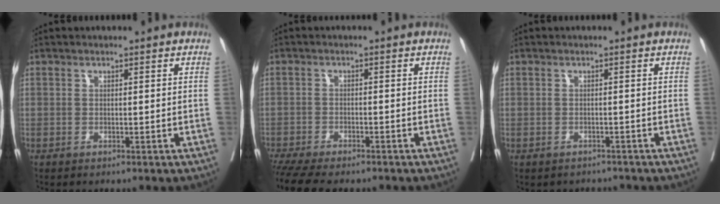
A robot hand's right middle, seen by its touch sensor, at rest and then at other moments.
{"total": 10.7, "force": [-9.2, 2.2, 5.1], "torque": [-0.083, -0.011, -0.139]}
{"total": 2.4, "force": [-2.2, 1.0, -0.3], "torque": [0.005, 0.003, -0.033]}